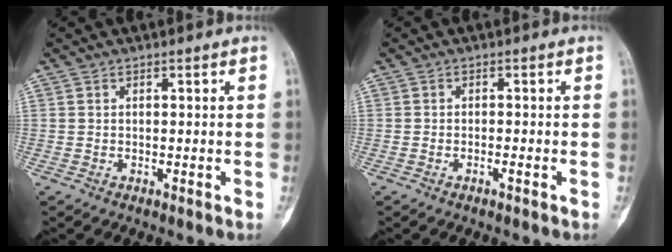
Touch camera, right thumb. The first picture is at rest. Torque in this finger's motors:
{"motor_torque": [-0.46, -0.32, -0.27, -0.02, -0.06]}